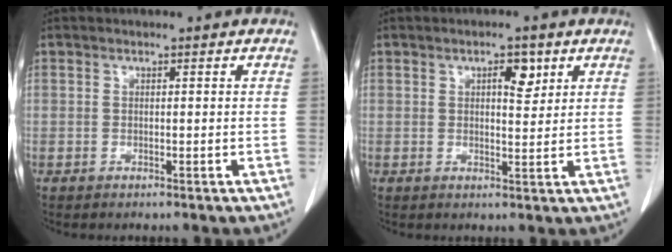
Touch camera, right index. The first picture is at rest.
{"total": 3.5, "force": [1.7, 1.3, 2.8], "torque": [-0.041, -0.002, 0.025]}